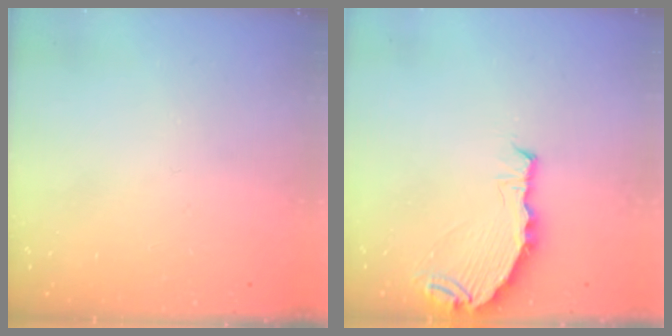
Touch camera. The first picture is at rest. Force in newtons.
{"total": 7.3, "press": 6.2, "slide": 3.8}